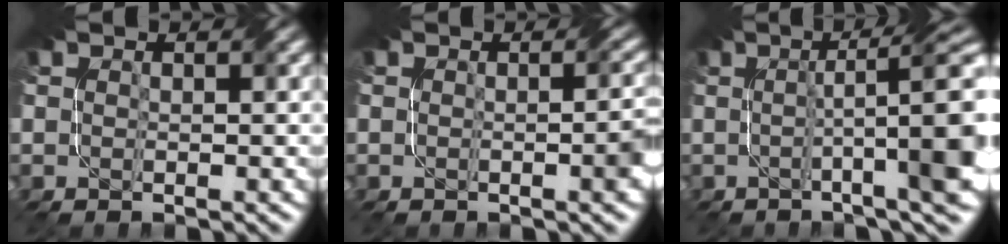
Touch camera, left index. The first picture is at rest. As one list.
[{"total": 2.4, "force": [-0.5, 0.7, 2.2], "torque": [-0.024, 0.000, -0.006]}, {"total": 10.5, "force": [0.0, 2.3, 10.3], "torque": [-0.111, 0.017, 0.001]}]